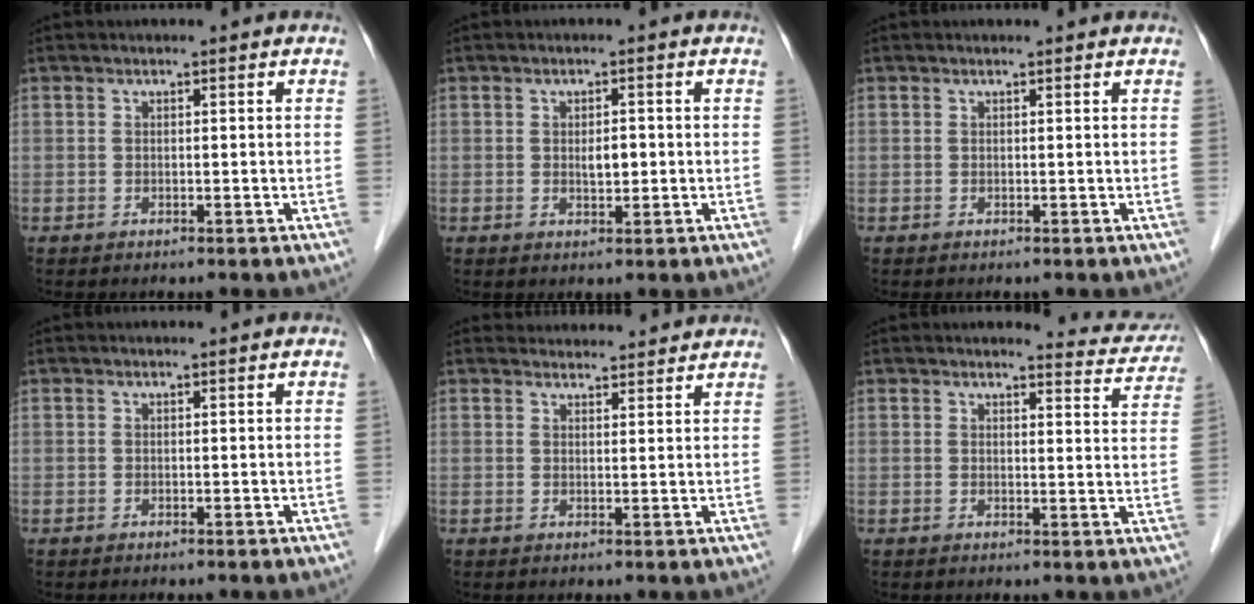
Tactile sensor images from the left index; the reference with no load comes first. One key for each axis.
{"total": 2.2, "fx": -0.2, "fy": 1.0, "fz": 2.0, "tx": -0.036, "ty": -0.002, "tz": -0.001}
{"total": 0.8, "fx": 0.8, "fy": 0.1, "fz": 0.1, "tx": -0.013, "ty": 0.003, "tz": 0.009}
{"total": 0.0}
{"total": 6.3, "fx": 6.1, "fy": 1.4, "fz": 0.4, "tx": -0.002, "ty": 0.020, "tz": 0.071}
{"total": 6.2, "fx": 6.1, "fy": 1.0, "fz": 0.2, "tx": 0.004, "ty": -0.027, "tz": 0.051}